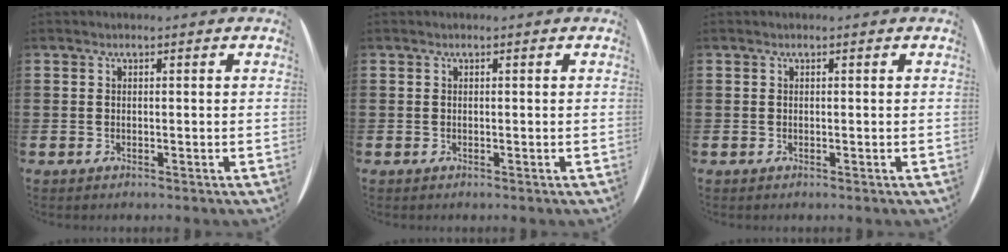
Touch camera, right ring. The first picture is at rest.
{"total": 0.0}
{"total": 0.0}